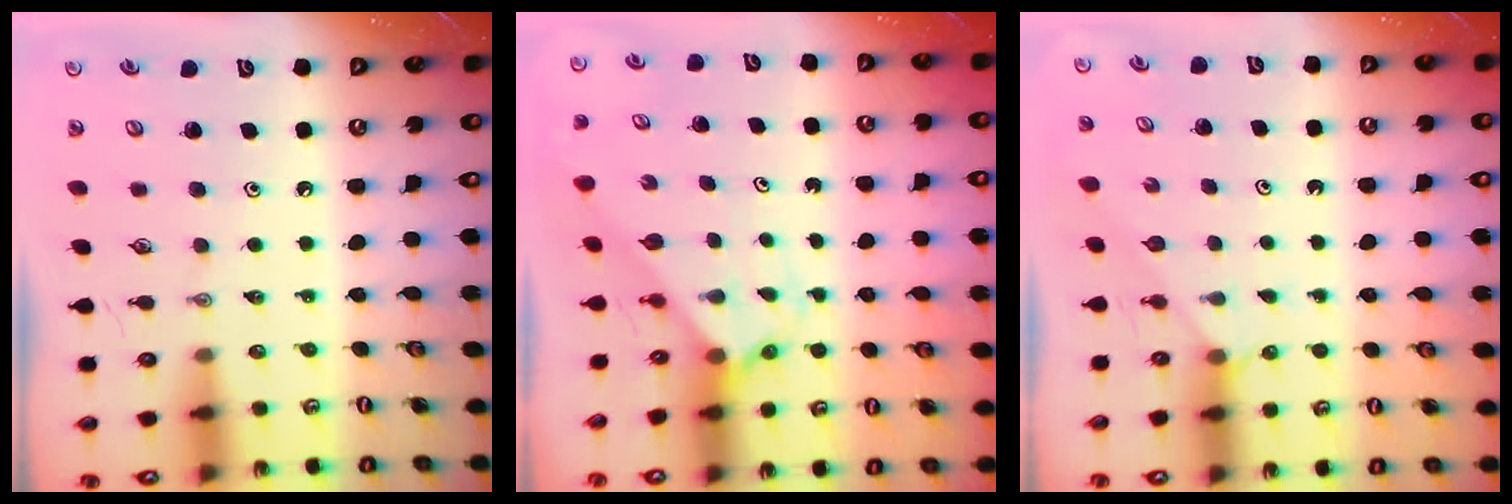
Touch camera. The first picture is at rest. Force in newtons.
{"total": 2.1, "press": 2.1, "slide": 0.2}
{"total": 1.9, "press": 1.9, "slide": 0.3}